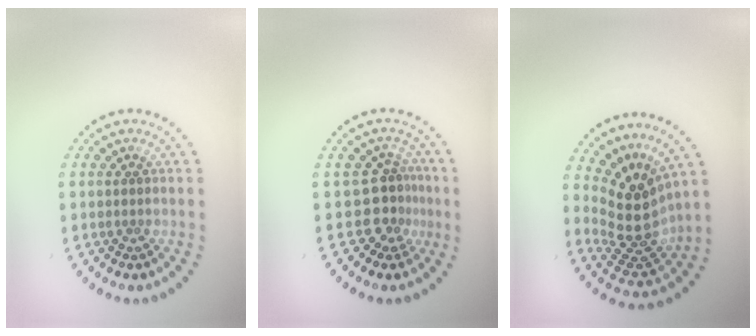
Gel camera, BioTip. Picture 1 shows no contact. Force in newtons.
{"total": 2.9, "press": 1.9, "slide": 2.2}
{"total": 4.8, "press": 3.5, "slide": 3.2}